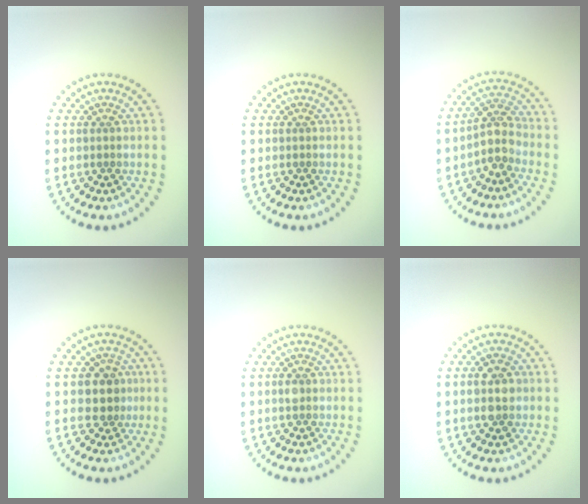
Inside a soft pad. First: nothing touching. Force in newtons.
{"total": 0.0}
{"total": 3.0, "press": 2.4, "slide": 1.8}
{"total": 2.6, "press": 2.3, "slide": 1.3}
{"total": 1.0, "press": 1.0, "slide": 0.0}
{"total": 2.9, "press": 2.9, "slide": 0.1}